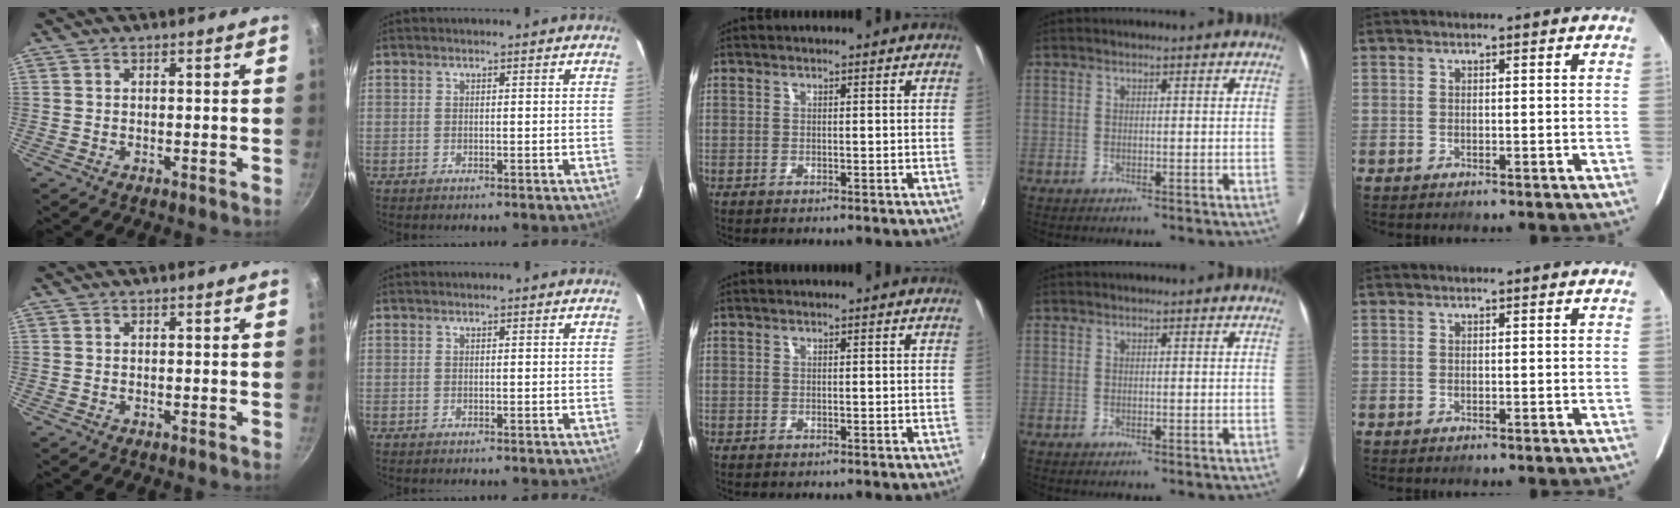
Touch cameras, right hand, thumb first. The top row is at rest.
{}